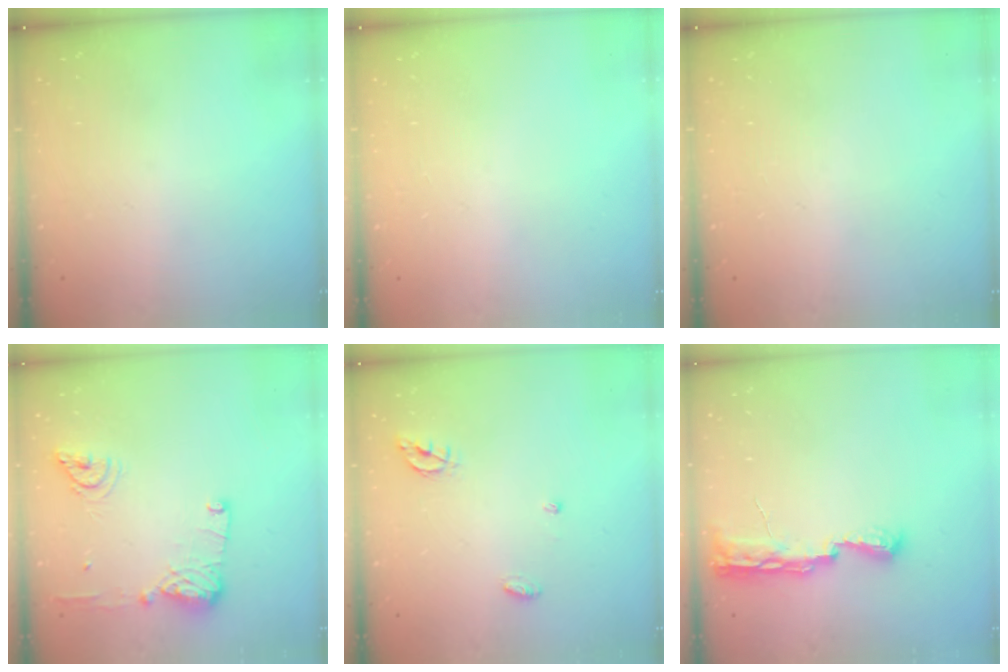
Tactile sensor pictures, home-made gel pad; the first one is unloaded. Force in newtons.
{"total": 0.0}
{"total": 0.0}
{"total": 12.7, "press": 12.4, "slide": 2.7}
{"total": 5.0, "press": 5.0, "slide": 0.5}
{"total": 10.6, "press": 9.1, "slide": 5.5}